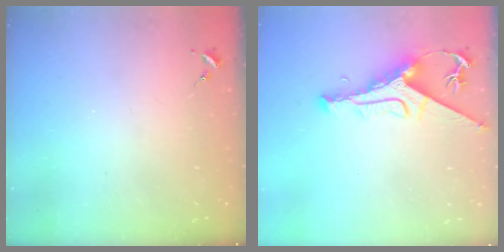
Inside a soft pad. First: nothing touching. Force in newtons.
{"total": 9.7, "press": 9.7, "slide": 1.1}